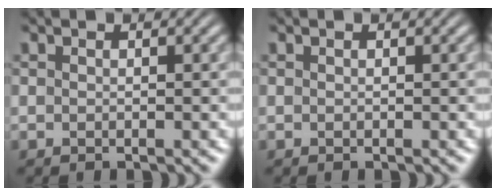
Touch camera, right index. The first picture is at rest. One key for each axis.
{"total": 0.0}